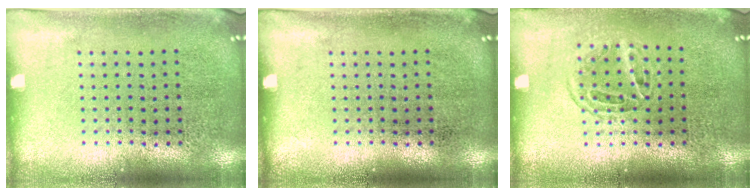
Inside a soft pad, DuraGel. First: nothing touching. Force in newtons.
{"total": 0.0}
{"total": 1.2, "press": 1.0, "slide": 0.6}